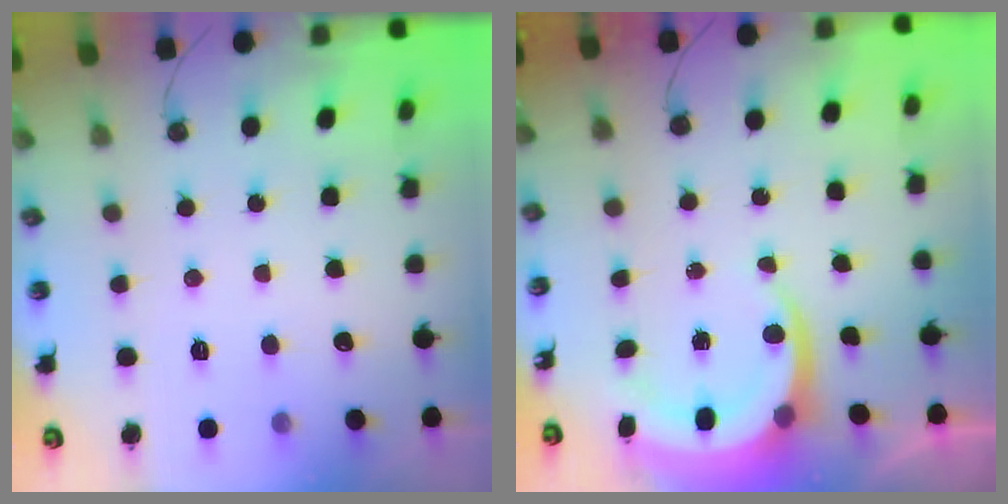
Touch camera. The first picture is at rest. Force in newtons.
{"total": 7.0, "press": 6.8, "slide": 1.8}